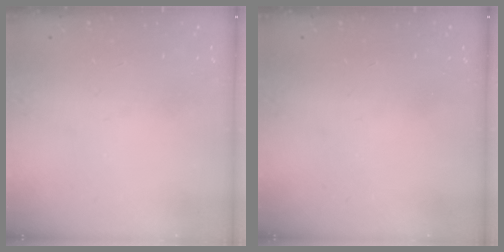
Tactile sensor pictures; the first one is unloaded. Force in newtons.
{"total": 0.0}